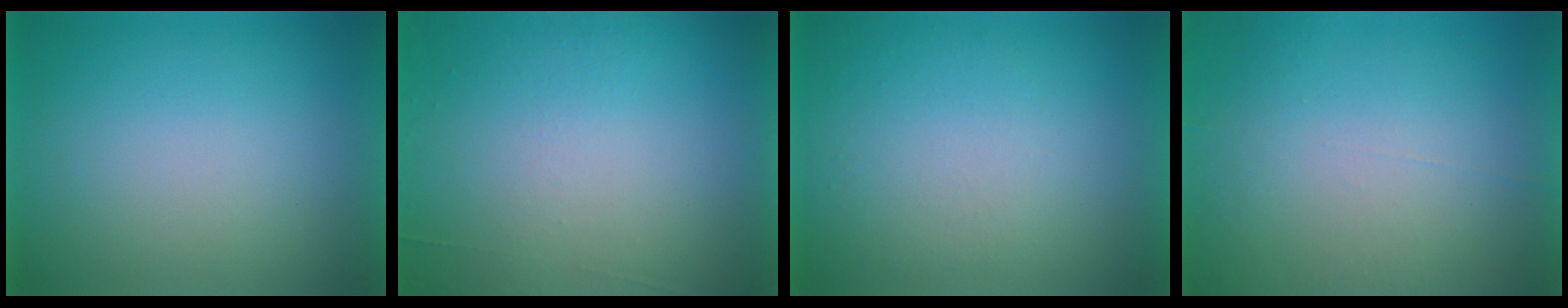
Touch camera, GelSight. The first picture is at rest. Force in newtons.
{"total": 5.9}
{"total": 1.0}
{"total": 7.3}